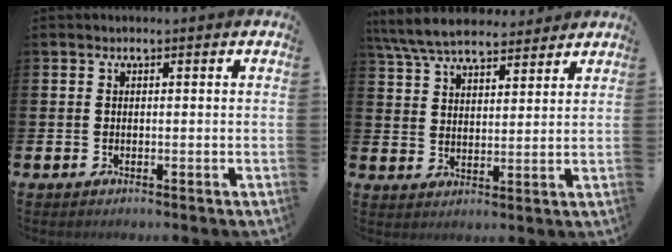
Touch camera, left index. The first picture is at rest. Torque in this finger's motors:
{"motor_torque": [1.03, -1.11, 0.08, 0.21]}